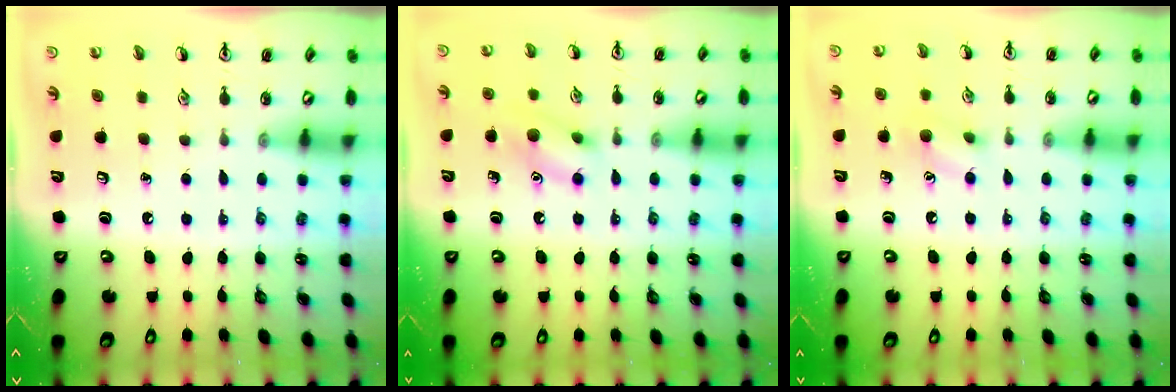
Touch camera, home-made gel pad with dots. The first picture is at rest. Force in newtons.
{"total": 10.0, "press": 10.0, "slide": 0.6}
{"total": 6.9, "press": 6.7, "slide": 1.5}